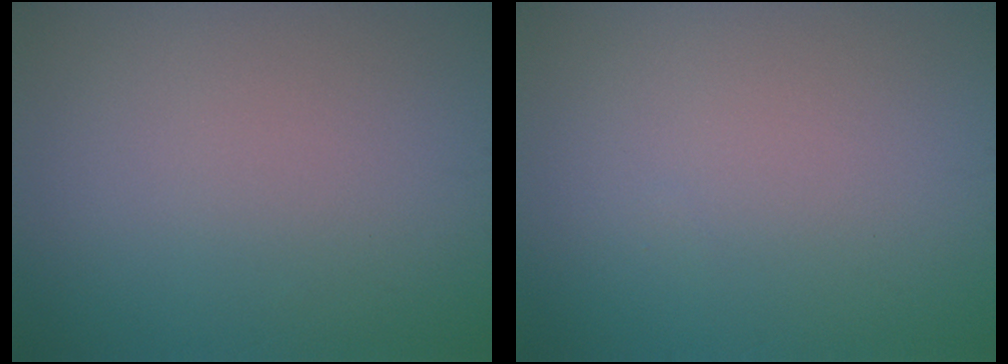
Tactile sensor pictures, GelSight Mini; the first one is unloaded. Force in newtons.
{"total": 0.0}